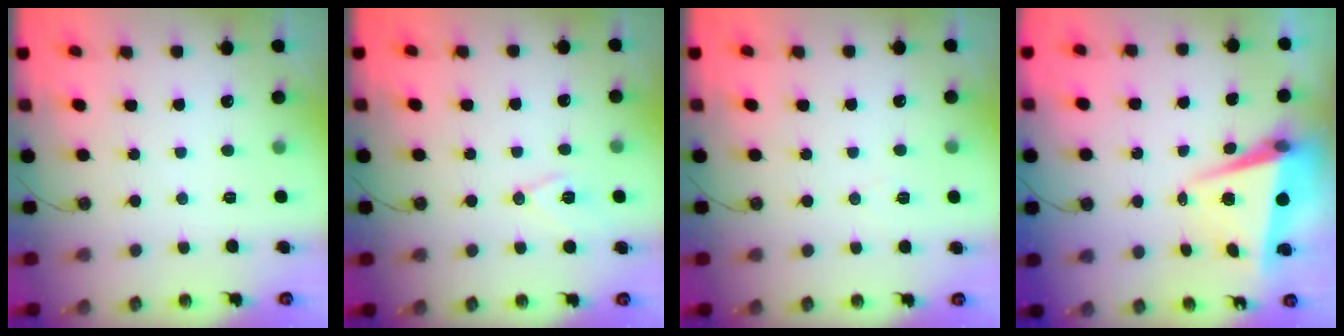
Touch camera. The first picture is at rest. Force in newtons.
{"total": 7.8, "press": 7.0, "slide": 3.5}
{"total": 4.9, "press": 3.3, "slide": 3.6}
{"total": 6.8, "press": 6.8, "slide": 1.1}